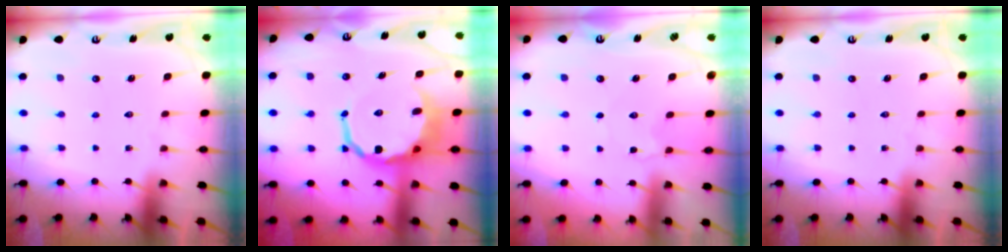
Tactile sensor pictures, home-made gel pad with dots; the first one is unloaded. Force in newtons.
{"total": 11.4, "press": 11.1, "slide": 2.8}
{"total": 2.1, "press": 2.1, "slide": 0.2}
{"total": 0.0}